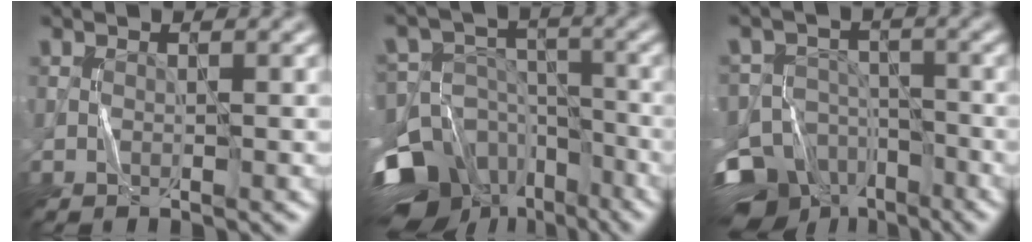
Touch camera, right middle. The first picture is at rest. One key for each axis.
{"total": 14.4, "fx": -8.5, "fy": 10.0, "fz": 6.0, "tx": -0.146, "ty": -0.011, "tz": -0.139}
{"total": 12.0, "fx": -8.0, "fy": 8.0, "fz": 3.9, "tx": -0.079, "ty": -0.015, "tz": -0.142}